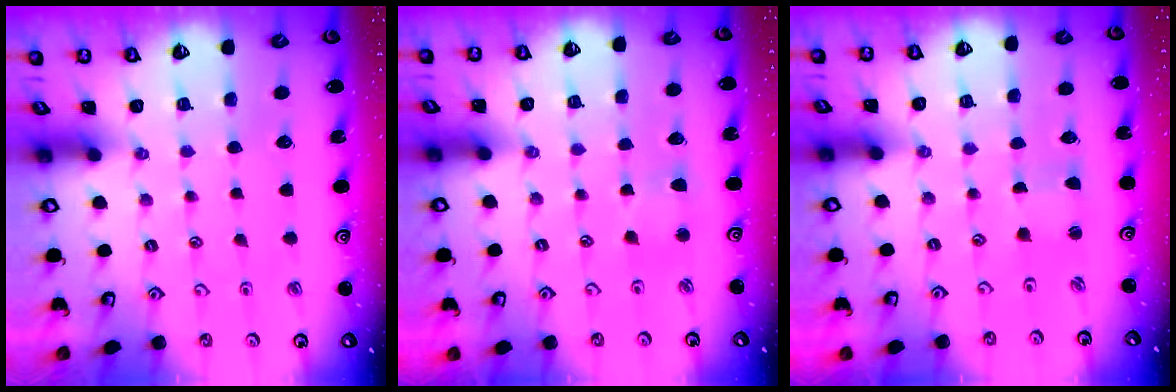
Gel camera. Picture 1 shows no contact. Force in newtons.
{"total": 2.9, "press": 2.9, "slide": 0.3}
{"total": 1.1, "press": 1.0, "slide": 0.3}